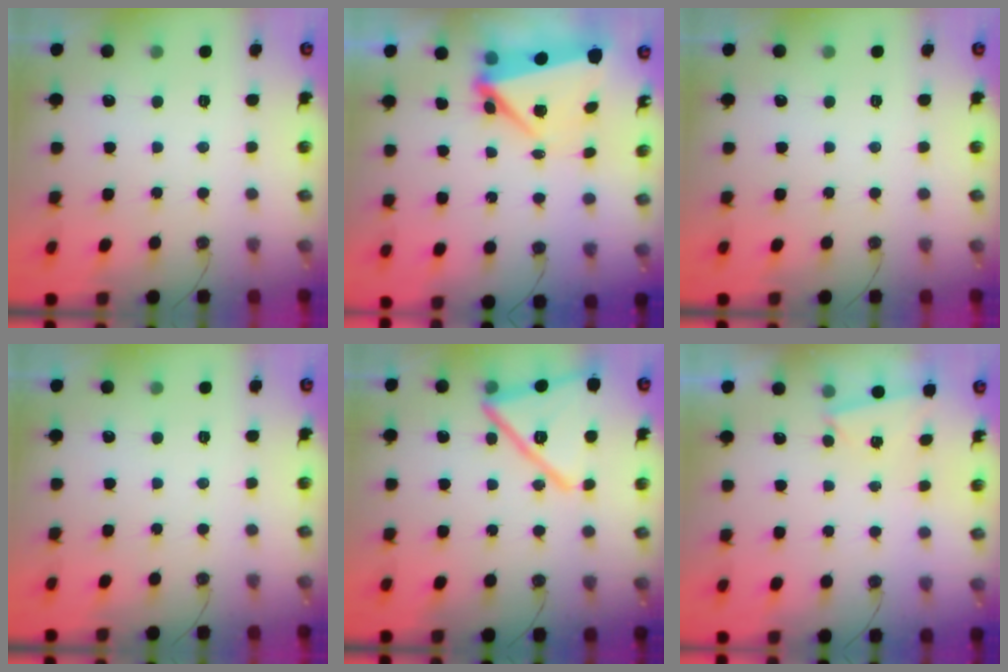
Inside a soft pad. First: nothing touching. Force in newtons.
{"total": 6.0, "press": 6.0, "slide": 0.7}
{"total": 0.0}
{"total": 0.0}
{"total": 19.4, "press": 19.3, "slide": 1.1}
{"total": 1.2, "press": 1.1, "slide": 0.5}